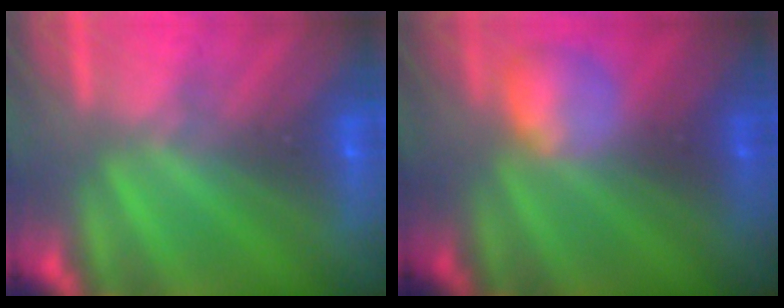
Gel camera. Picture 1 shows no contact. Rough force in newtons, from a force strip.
{"total": 2.4}